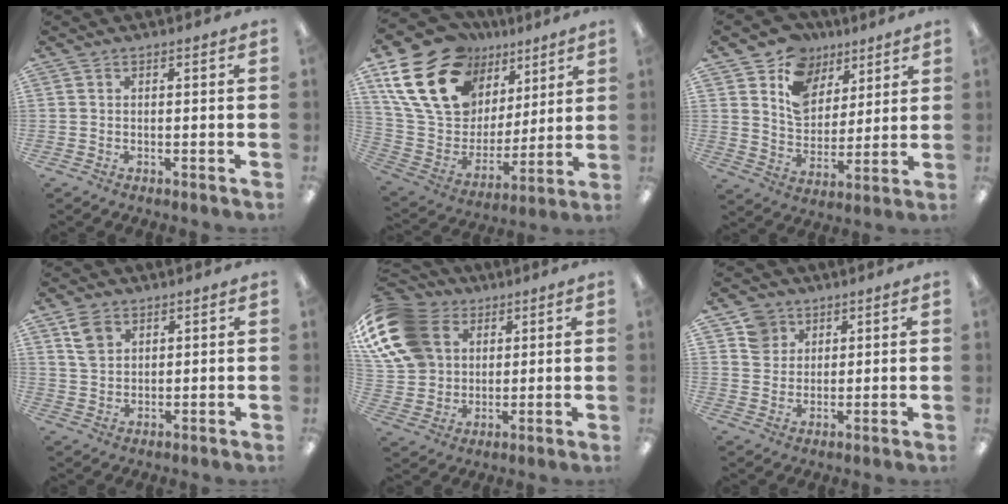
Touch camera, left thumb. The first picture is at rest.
{"total": 22.8, "force": [12.6, 15.1, 11.5], "torque": [-0.248, -0.061, 0.244]}
{"total": 13.0, "force": [7.8, 9.6, 4.0], "torque": [-0.075, -0.049, 0.150]}
{"total": 5.8, "force": [3.4, 4.2, 2.2], "torque": [-0.041, 0.001, 0.063]}
{"total": 19.2, "force": [7.6, 14.5, 10.0], "torque": [-0.224, -0.012, 0.146]}
{"total": 6.4, "force": [3.7, 5.2, 0.6], "torque": [-0.013, -0.009, 0.069]}